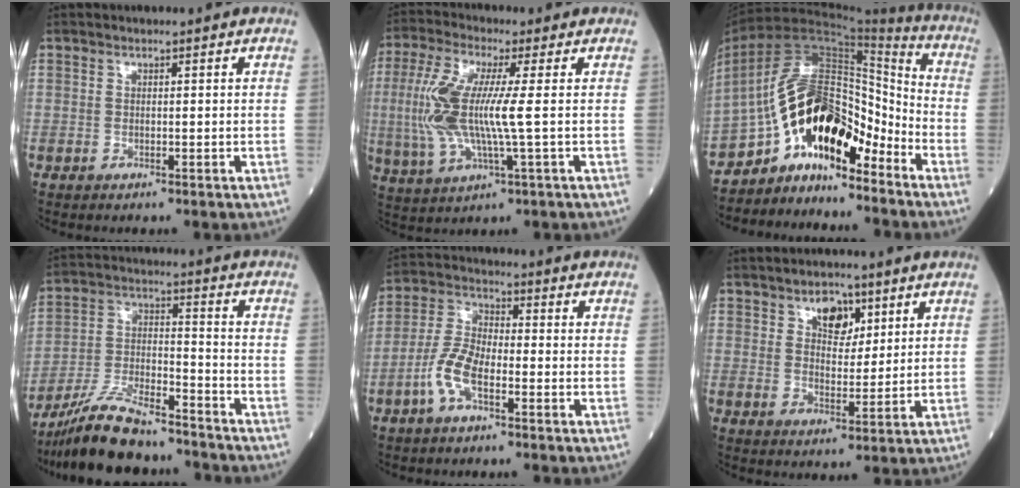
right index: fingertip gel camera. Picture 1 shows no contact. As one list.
[{"total": 11.6, "force": [0.4, 1.8, 11.5], "torque": [-0.268, 0.004, 0.006]}, {"total": 14.2, "force": [-9.5, 5.2, 9.1], "torque": [-0.165, 0.046, -0.171]}, {"total": 13.9, "force": [-12.2, 2.4, 6.1], "torque": [-0.119, -0.001, -0.224]}, {"total": 7.0, "force": [-3.0, 2.6, 5.8], "torque": [-0.130, 0.007, -0.066]}, {"total": 5.5, "force": [3.1, 3.2, 3.3], "torque": [-0.050, 0.004, 0.052]}]